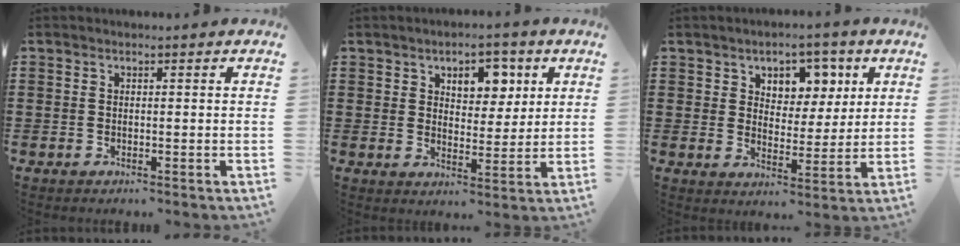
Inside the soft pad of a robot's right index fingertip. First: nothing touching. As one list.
[{"total": 5.5, "force": [3.1, 3.7, 2.8], "torque": [-0.047, 0.004, 0.048]}, {"total": 5.1, "force": [2.8, 3.9, 1.6], "torque": [-0.048, 0.002, 0.044]}]